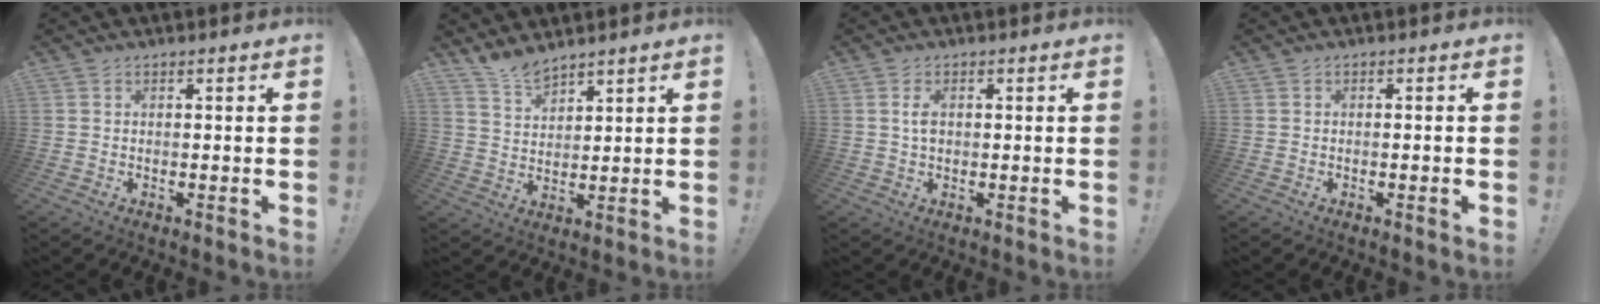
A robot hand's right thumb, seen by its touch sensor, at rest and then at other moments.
{"total": 6.8, "force": [6.3, 1.8, 1.6], "torque": [-0.036, -0.042, 0.120]}
{"total": 2.6, "force": [0.4, 1.5, 2.1], "torque": [-0.028, -0.002, 0.004]}
{"total": 1.1, "force": [-0.6, -0.2, 0.9], "torque": [-0.021, 0.001, -0.010]}